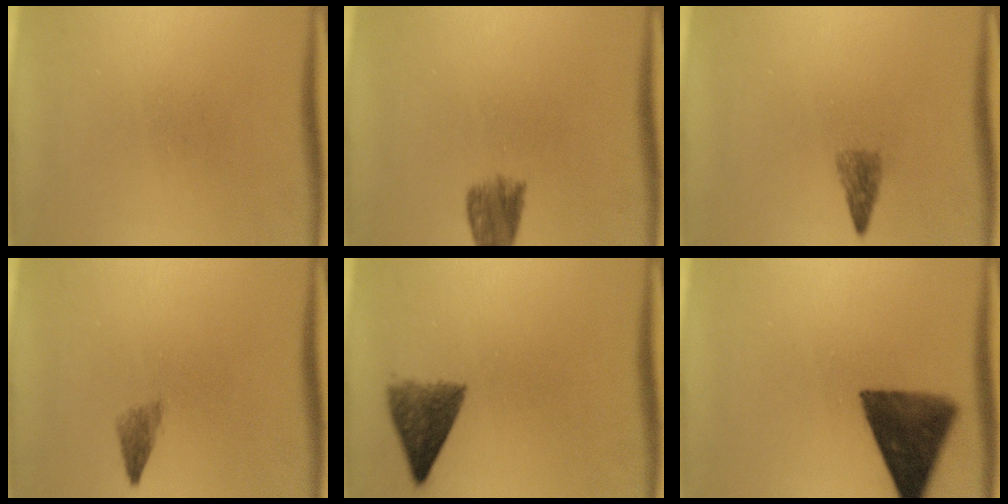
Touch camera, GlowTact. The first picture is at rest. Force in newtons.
{"total": 4.8}
{"total": 2.2}
{"total": 1.9}
{"total": 6.5}
{"total": 11.6}